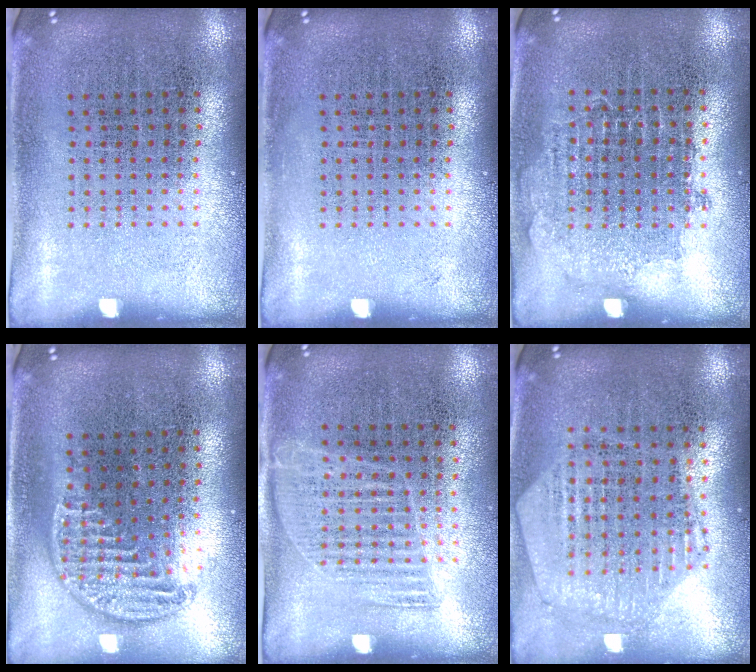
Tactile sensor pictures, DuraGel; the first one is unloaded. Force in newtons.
{"total": 0.0}
{"total": 0.8, "press": 0.8, "slide": 0.3}
{"total": 1.2, "press": 1.1, "slide": 0.5}
{"total": 1.2, "press": 1.0, "slide": 0.7}
{"total": 1.1, "press": 1.1, "slide": 0.3}